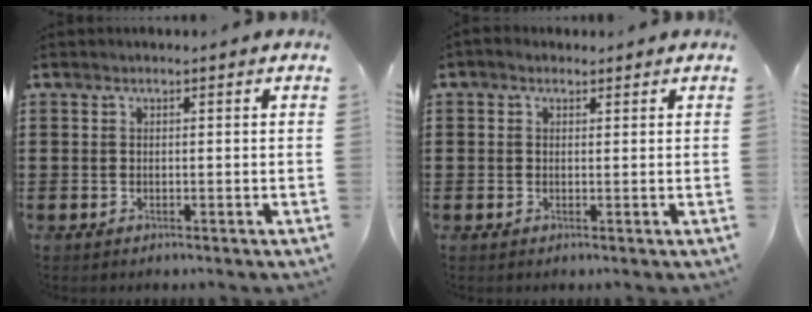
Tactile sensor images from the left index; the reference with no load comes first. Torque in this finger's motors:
{"motor_torque": [1.16, -0.98, -0.41, -0.21]}